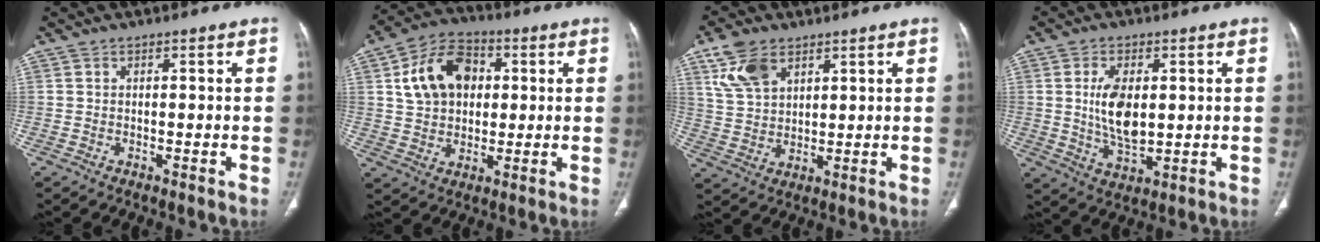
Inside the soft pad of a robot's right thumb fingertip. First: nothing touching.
{"total": 13.4, "force": [3.0, 9.8, 8.7], "torque": [-0.126, 0.011, 0.048]}
{"total": 9.0, "force": [4.9, 5.5, 5.2], "torque": [-0.088, -0.012, 0.104]}
{"total": 9.2, "force": [1.1, 4.8, 7.8], "torque": [-0.140, -0.013, 0.029]}